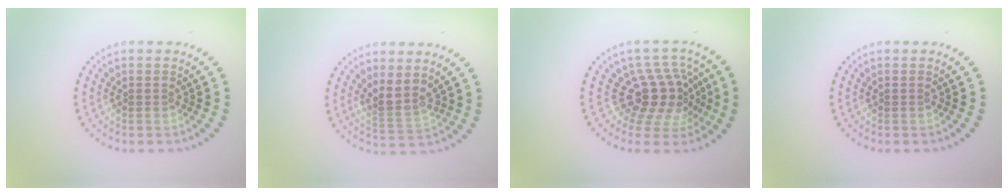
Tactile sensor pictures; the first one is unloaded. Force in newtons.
{"total": 2.7, "press": 2.1, "slide": 1.7}
{"total": 4.5, "press": 3.4, "slide": 3.0}
{"total": 0.0}